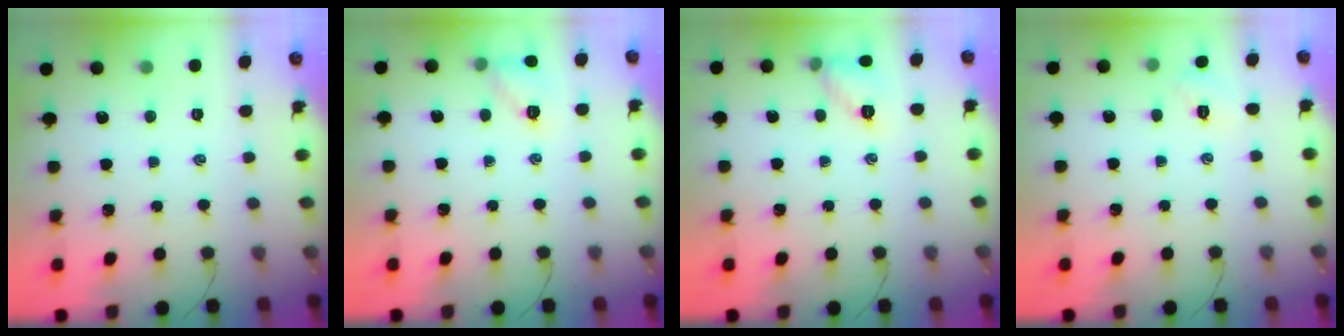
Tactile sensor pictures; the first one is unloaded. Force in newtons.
{"total": 8.2, "press": 8.2, "slide": 1.0}
{"total": 7.7, "press": 7.5, "slide": 1.5}
{"total": 3.1, "press": 3.0, "slide": 0.9}